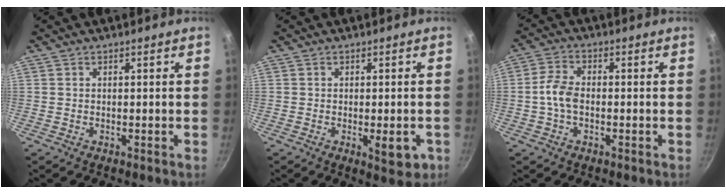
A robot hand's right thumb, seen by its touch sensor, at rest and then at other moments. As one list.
[{"total": 4.9, "force": [-1.6, 1.9, 4.3], "torque": [-0.041, -0.003, -0.014]}, {"total": 5.5, "force": [-0.8, 3.4, 4.3], "torque": [-0.089, 0.017, -0.022]}]